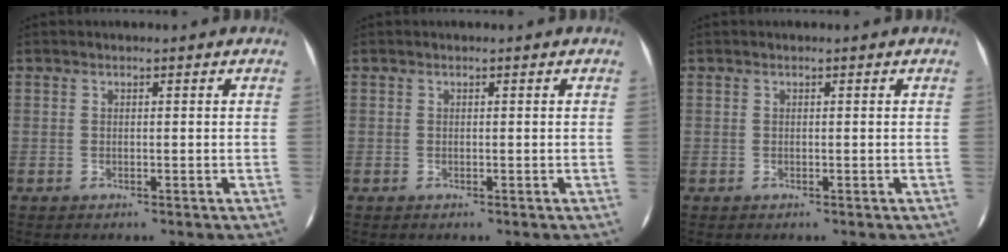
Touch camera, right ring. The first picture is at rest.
{"total": 0.0}
{"total": 0.0}